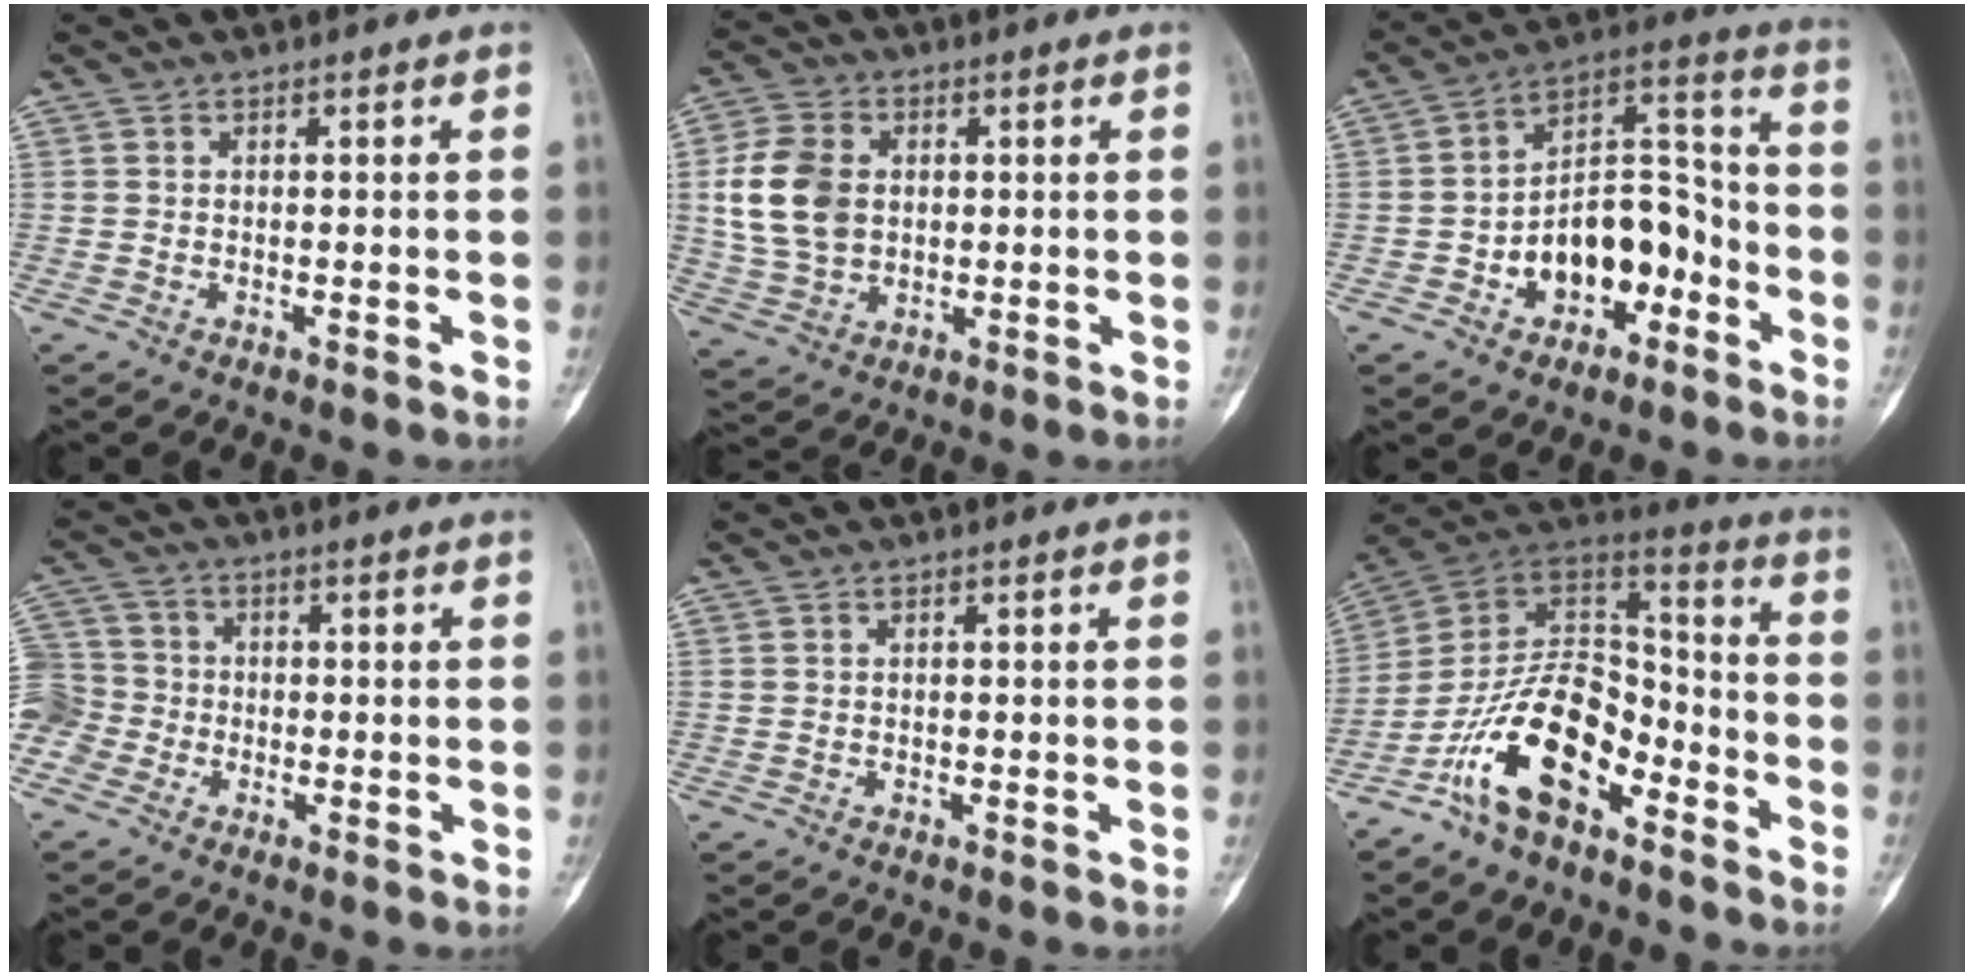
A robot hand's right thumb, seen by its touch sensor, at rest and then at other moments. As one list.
[{"total": 12.3, "force": [1.3, 9.0, 8.2], "torque": [-0.148, 0.002, 0.027]}, {"total": 14.8, "force": [-4.9, 9.4, 10.4], "torque": [-0.120, 0.061, -0.079]}, {"total": 11.2, "force": [-3.6, 10.0, 3.4], "torque": [-0.088, 0.040, -0.075]}, {"total": 0.0}, {"total": 17.8, "force": [-9.5, 9.4, 11.9], "torque": [-0.193, 0.091, -0.178]}]